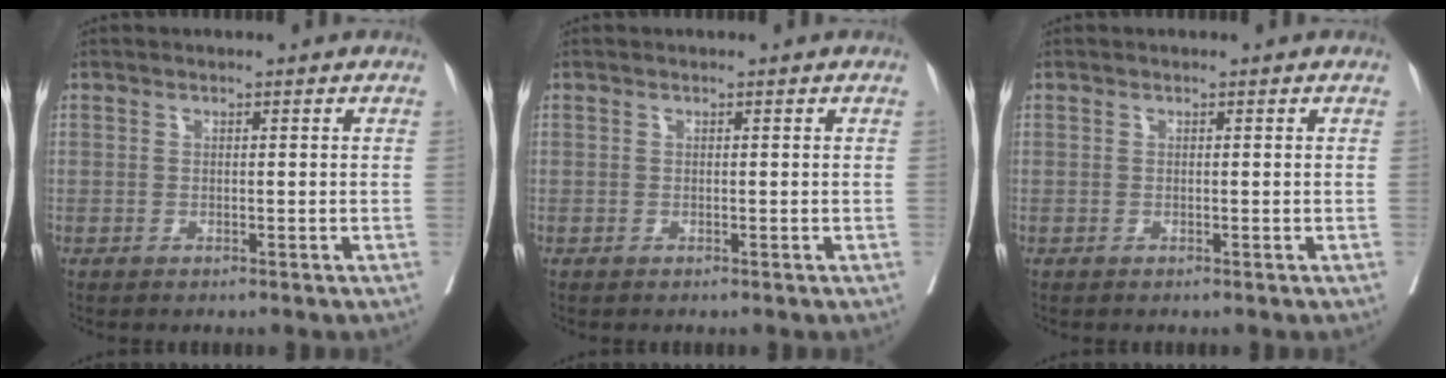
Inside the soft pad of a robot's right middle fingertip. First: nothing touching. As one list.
[{"total": 0.0}, {"total": 0.0}]